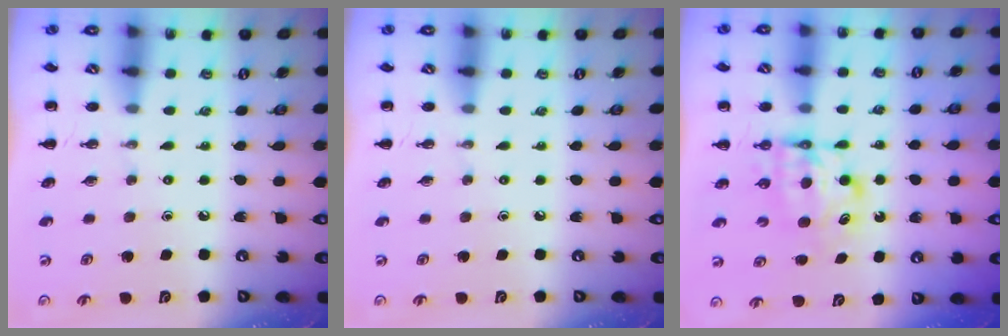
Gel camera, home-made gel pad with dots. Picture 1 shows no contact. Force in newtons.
{"total": 0.0}
{"total": 6.1, "press": 6.1, "slide": 0.3}